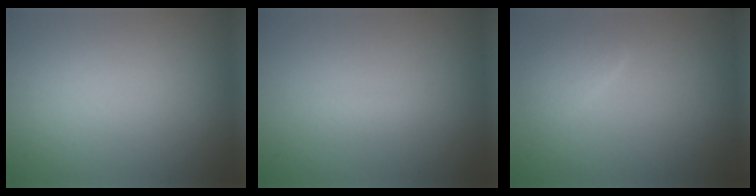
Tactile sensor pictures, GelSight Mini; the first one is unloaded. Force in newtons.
{"total": 0.7, "press": 0.7, "slide": 0.0}
{"total": 1.8, "press": 1.8, "slide": 0.1}